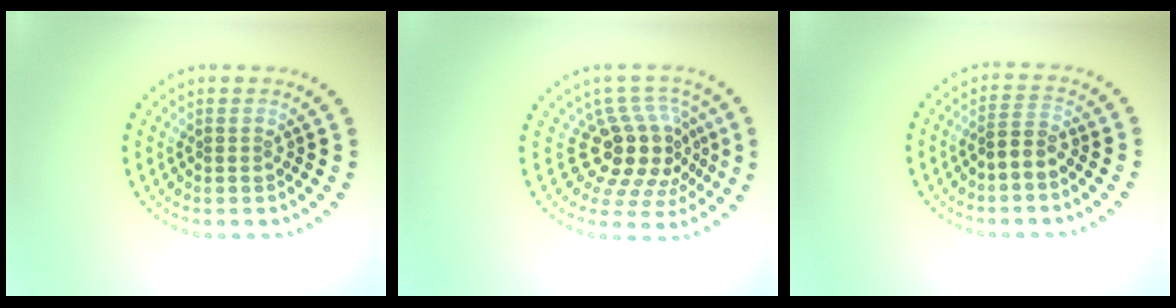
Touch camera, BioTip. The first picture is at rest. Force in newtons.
{"total": 5.1, "press": 3.8, "slide": 3.5}
{"total": 1.8, "press": 1.6, "slide": 0.9}